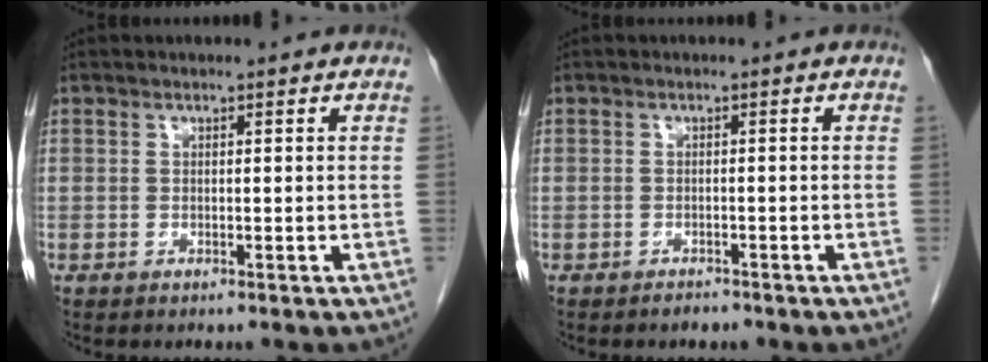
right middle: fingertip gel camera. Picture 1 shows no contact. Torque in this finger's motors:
{"motor_torque": [0.49, -0.33, 0.00, -0.01]}